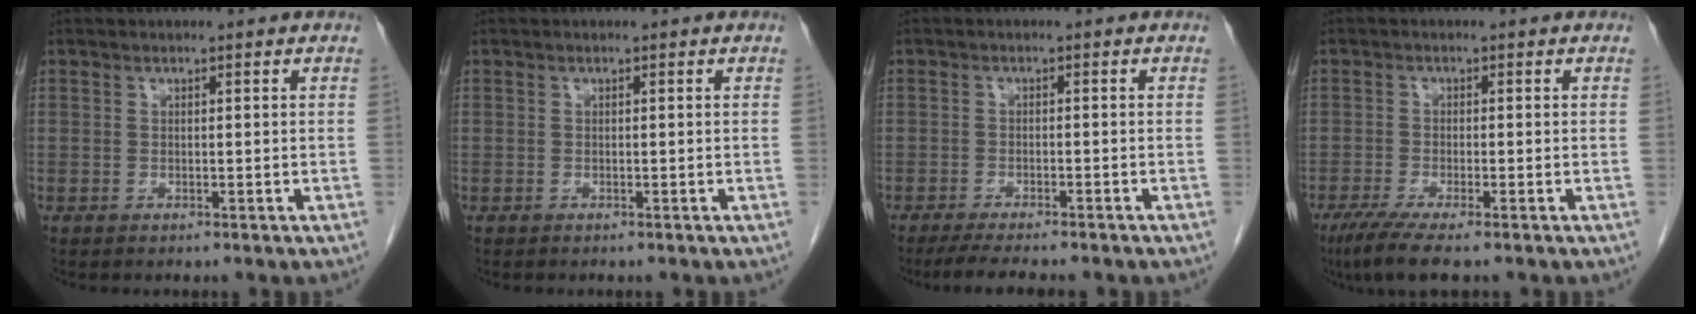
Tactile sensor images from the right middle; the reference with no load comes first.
{"total": 0.0}
{"total": 7.7, "force": [-6.4, 0.9, 4.1], "torque": [-0.058, -0.013, -0.093]}
{"total": 5.4, "force": [-3.9, 0.2, 3.8], "torque": [-0.068, -0.015, -0.068]}